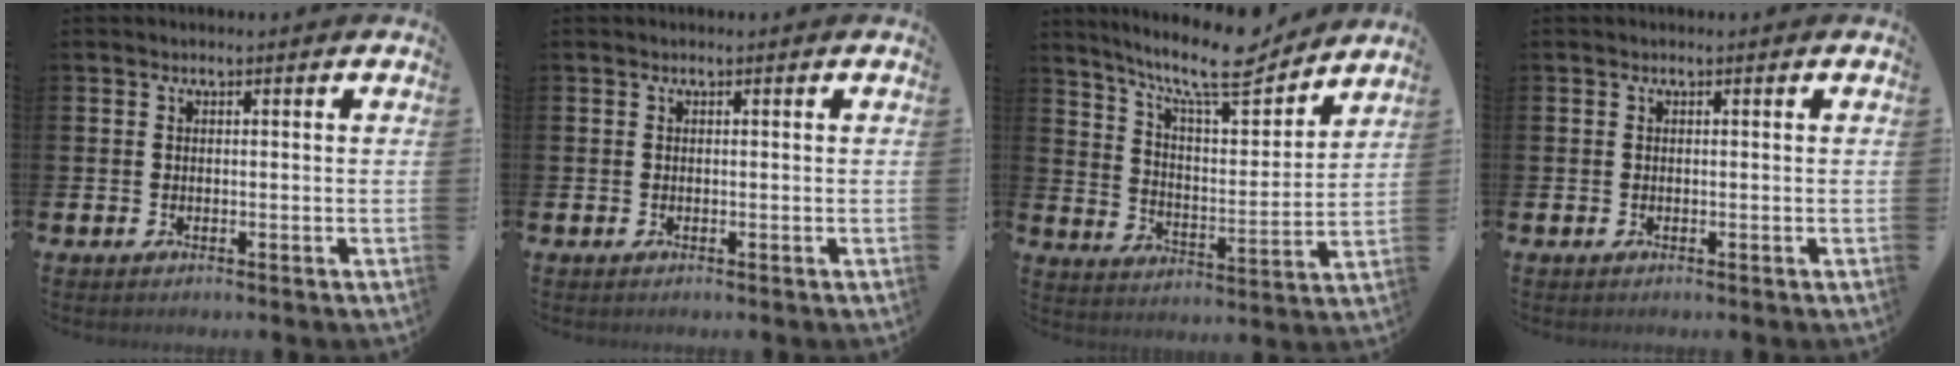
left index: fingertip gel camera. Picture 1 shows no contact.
{"total": 0.0}
{"total": 11.7, "force": [10.0, 2.5, 5.7], "torque": [-0.123, -0.059, 0.172]}
{"total": 0.0}